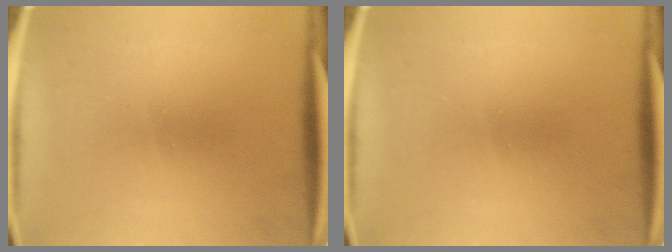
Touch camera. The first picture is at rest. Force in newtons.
{"total": 0.0}